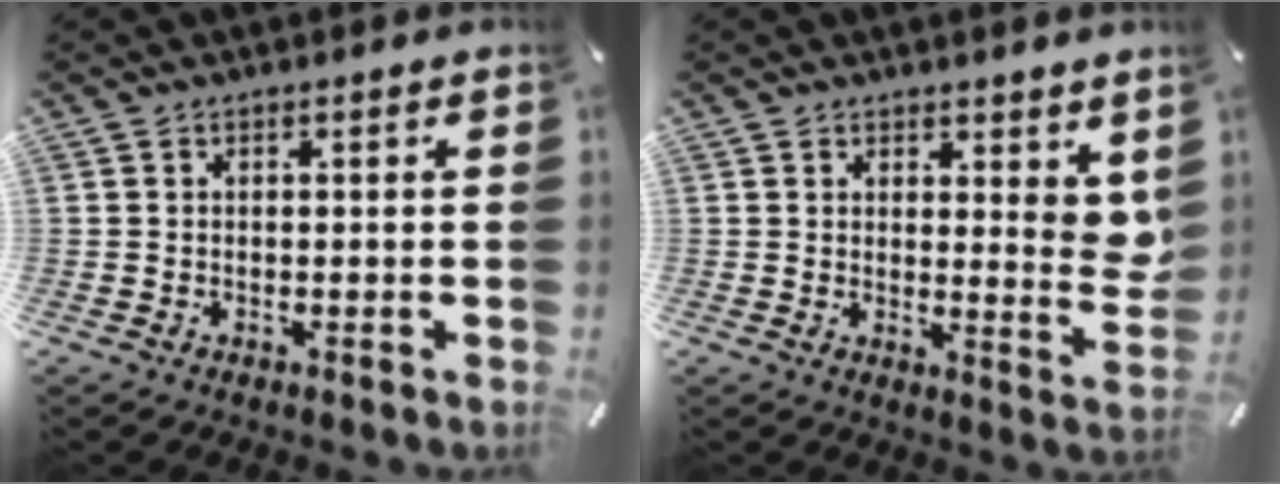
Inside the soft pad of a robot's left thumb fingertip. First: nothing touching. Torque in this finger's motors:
{"motor_torque": [0.32, -0.20, 0.22, 0.11, 0.00]}